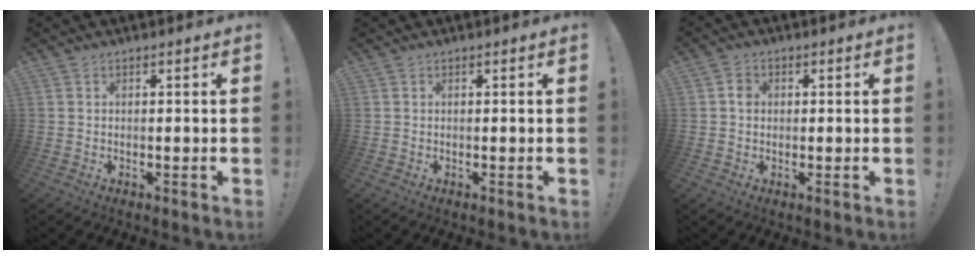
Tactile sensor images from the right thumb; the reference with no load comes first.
{"total": 0.0}
{"total": 2.4, "force": [-0.1, 2.0, 1.3], "torque": [-0.015, 0.005, -0.004]}